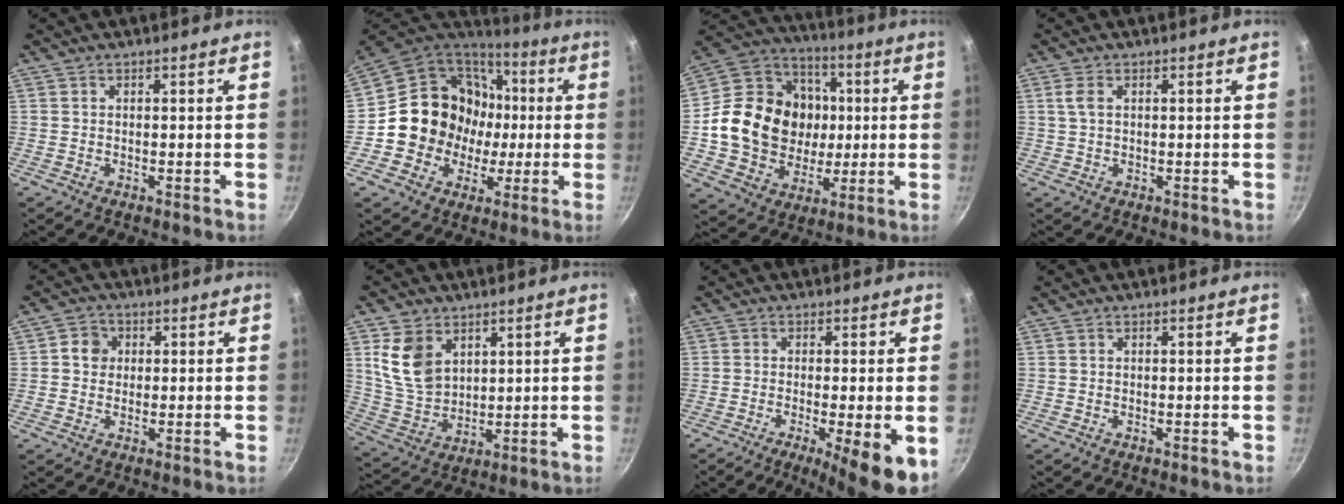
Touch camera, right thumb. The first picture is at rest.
{"total": 19.2, "force": [-0.2, 17.7, 7.6], "torque": [-0.109, 0.034, 0.004]}
{"total": 23.2, "force": [0.6, 19.6, 12.4], "torque": [-0.192, 0.025, 0.017]}
{"total": 2.7, "force": [0.8, 1.6, 2.1], "torque": [-0.045, 0.002, 0.014]}
{"total": 3.9, "force": [0.7, 3.6, 1.3], "torque": [0.004, 0.005, 0.004]}
{"total": 10.8, "force": [4.4, 7.7, 6.2], "torque": [-0.096, -0.024, 0.102]}
{"total": 8.6, "force": [-2.8, 1.3, 8.0], "torque": [-0.120, -0.005, -0.040]}
{"total": 0.0}